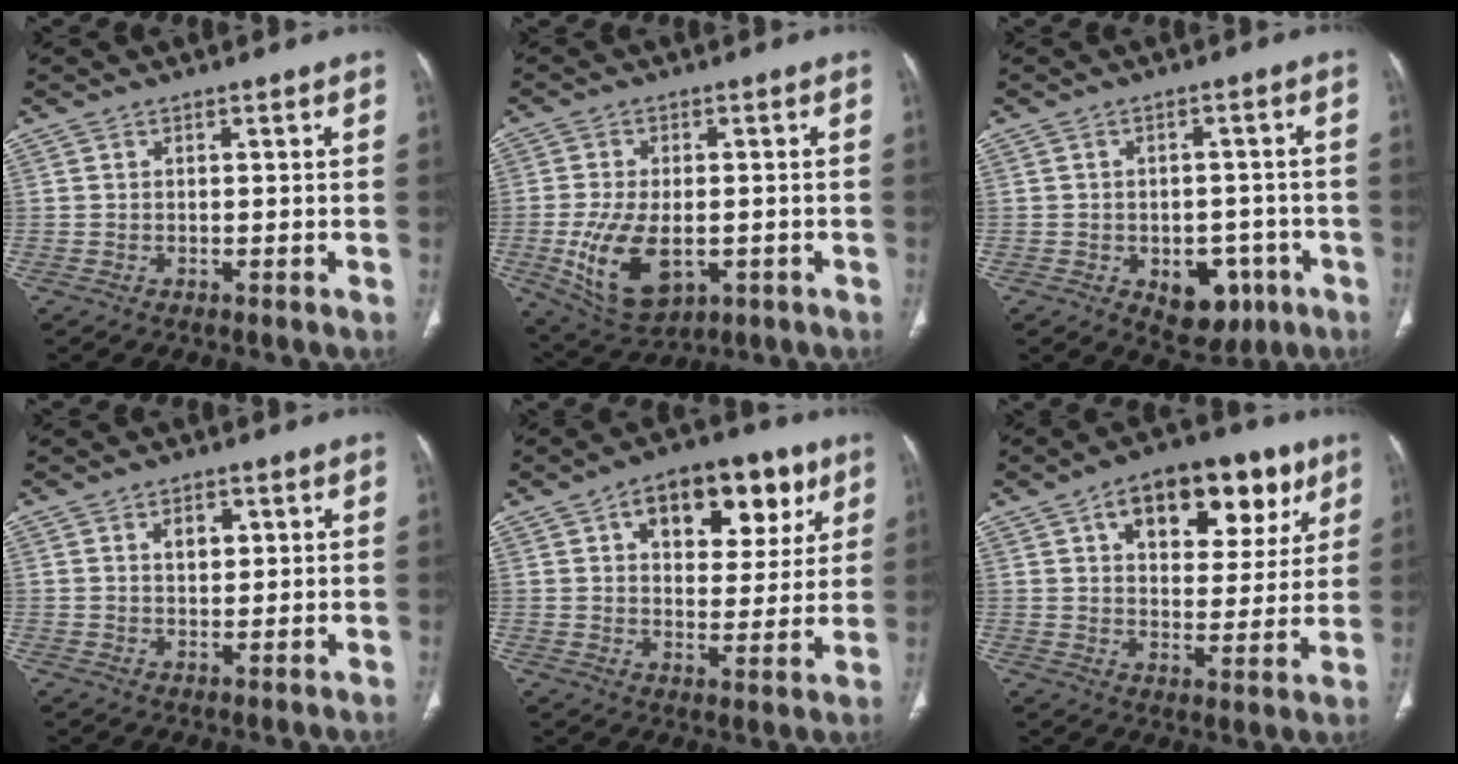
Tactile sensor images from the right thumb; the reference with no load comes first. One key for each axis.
{"total": 12.6, "fx": -3.0, "fy": 7.1, "fz": 10.0, "tx": -0.183, "ty": -0.005, "tz": -0.034}
{"total": 9.1, "fx": -3.7, "fy": 6.1, "fz": 5.7, "tx": -0.040, "ty": 0.020, "tz": -0.035}
{"total": 3.5, "fx": 1.3, "fy": 2.2, "fz": 2.4, "tx": -0.026, "ty": -0.005, "tz": 0.022}
{"total": 16.7, "fx": 7.4, "fy": 9.8, "fz": 11.4, "tx": -0.108, "ty": -0.009, "tz": 0.108}
{"total": 19.2, "fx": 8.9, "fy": 10.8, "fz": 13.1, "tx": -0.137, "ty": -0.007, "tz": 0.129}